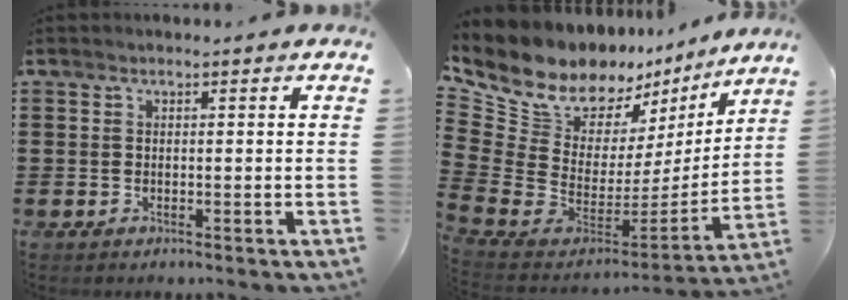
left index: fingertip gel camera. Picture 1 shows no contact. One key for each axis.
{"total": 11.0, "fx": 8.5, "fy": 6.2, "fz": 3.2, "tx": -0.105, "ty": -0.082, "tz": 0.151}